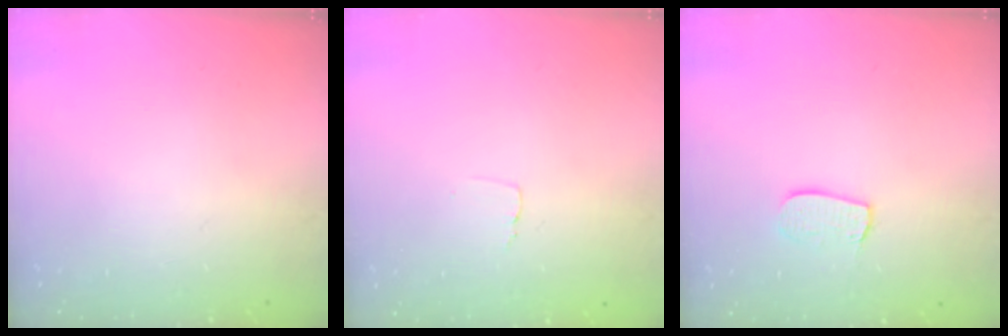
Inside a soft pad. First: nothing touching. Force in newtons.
{"total": 2.6, "press": 2.6, "slide": 0.1}
{"total": 6.6, "press": 6.6, "slide": 0.5}